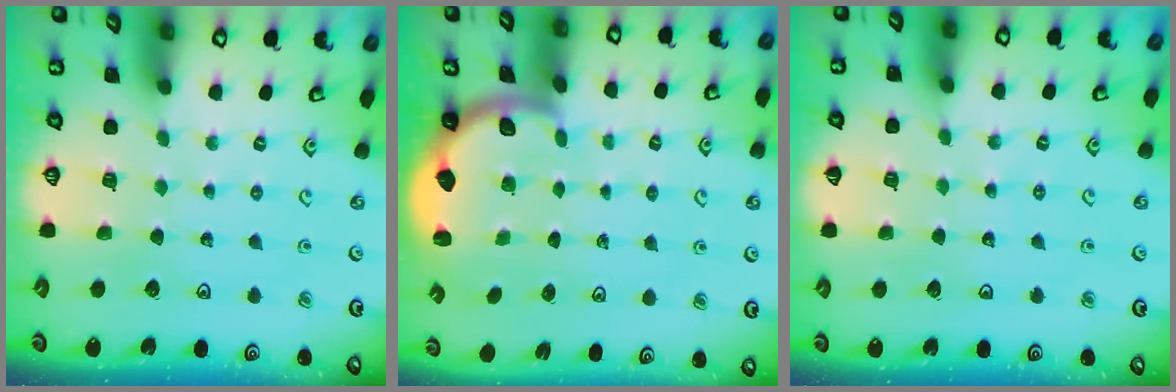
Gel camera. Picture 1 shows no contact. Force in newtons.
{"total": 2.2, "press": 2.0, "slide": 1.1}
{"total": 2.9, "press": 2.9, "slide": 0.3}